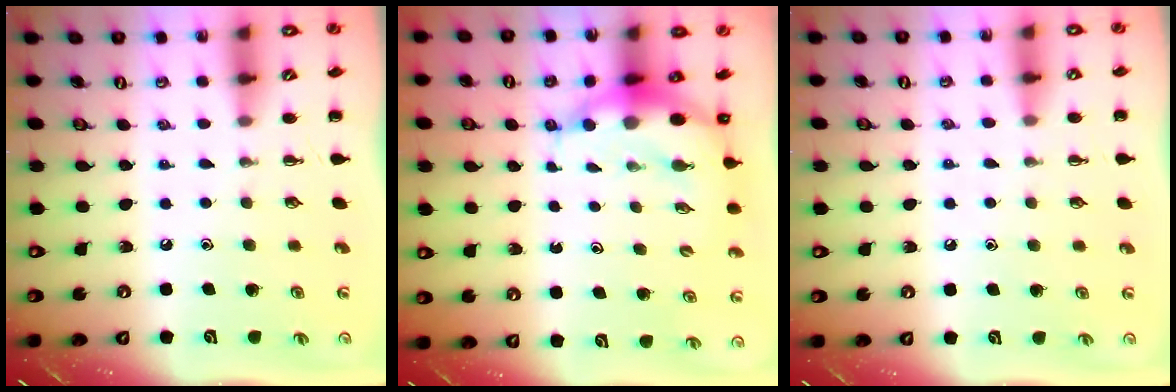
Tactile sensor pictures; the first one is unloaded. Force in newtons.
{"total": 7.1, "press": 6.9, "slide": 1.7}
{"total": 6.5, "press": 6.1, "slide": 2.2}